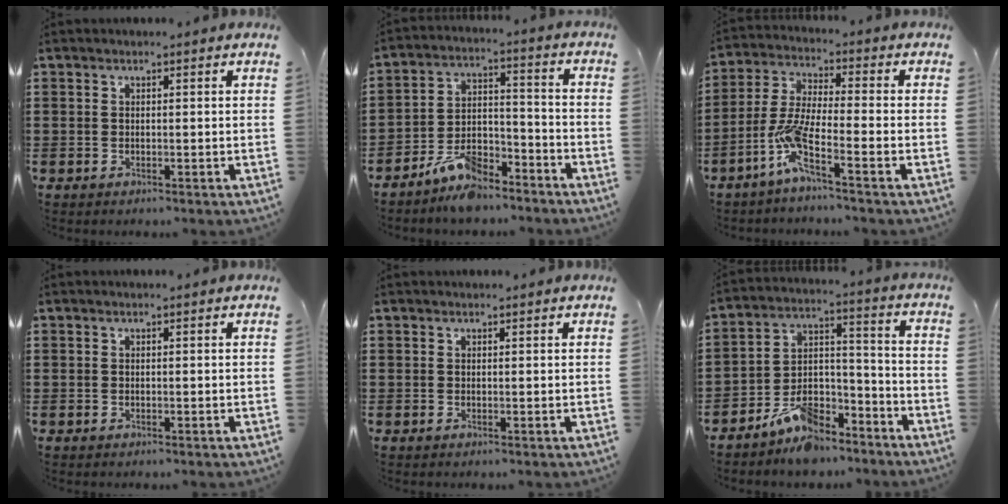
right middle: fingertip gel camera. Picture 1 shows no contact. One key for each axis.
{"total": 8.5, "fx": -7.2, "fy": 2.9, "fz": 3.5, "tx": -0.072, "ty": 0.018, "tz": -0.141}
{"total": 7.2, "fx": -4.1, "fy": 1.4, "fz": 5.7, "tx": -0.129, "ty": -0.008, "tz": -0.082}
{"total": 0.0}
{"total": 0.0}
{"total": 9.5, "fx": -8.2, "fy": 3.5, "fz": 3.2, "tx": -0.057, "ty": 0.028, "tz": -0.156}